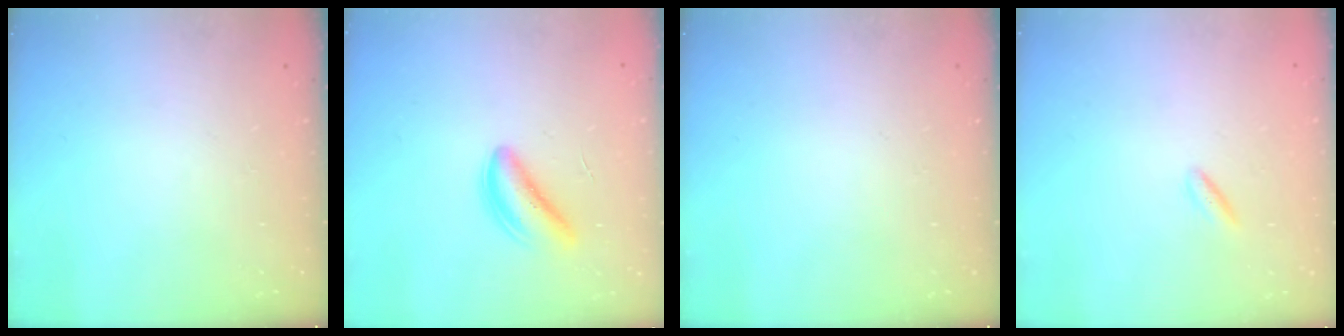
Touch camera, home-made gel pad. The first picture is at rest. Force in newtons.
{"total": 4.4, "press": 4.3, "slide": 0.4}
{"total": 0.0}
{"total": 1.8, "press": 1.6, "slide": 0.8}